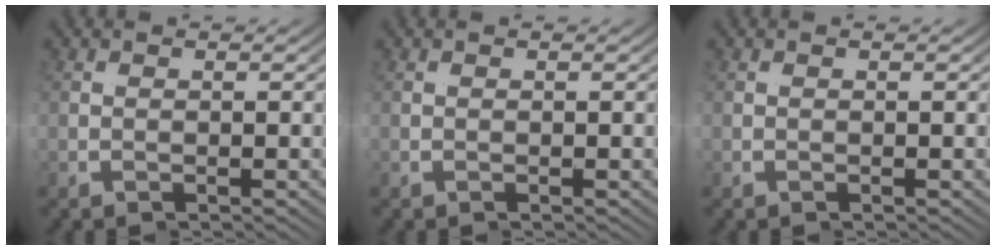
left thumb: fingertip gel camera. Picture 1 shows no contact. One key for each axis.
{"total": 0.0}
{"total": 0.0}